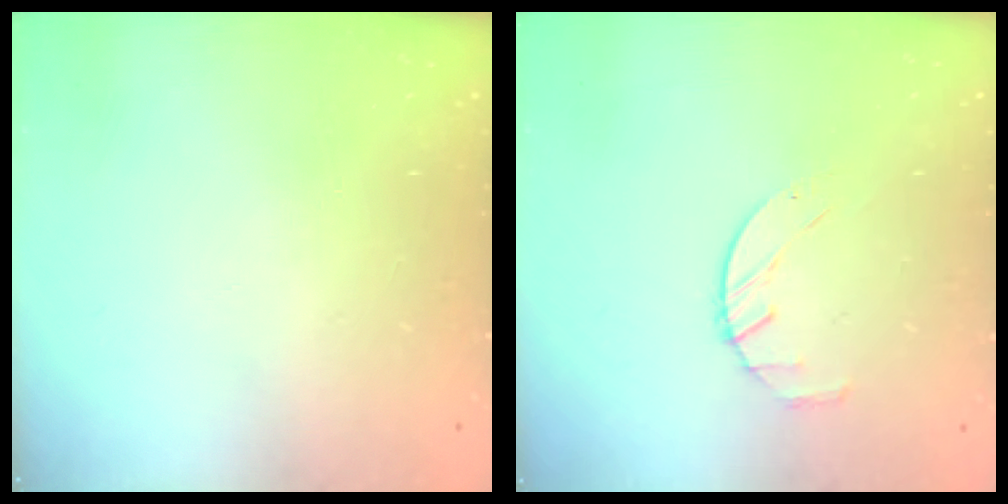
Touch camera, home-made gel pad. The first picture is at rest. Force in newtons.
{"total": 2.5, "press": 2.5, "slide": 0.4}